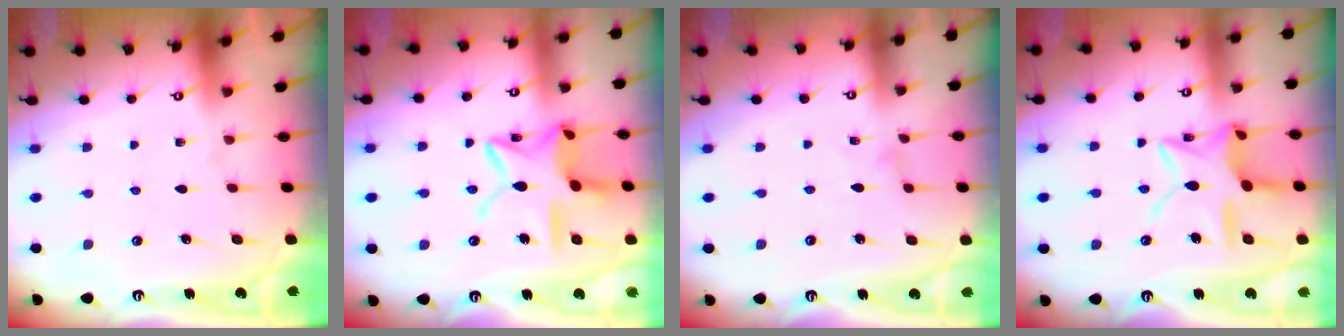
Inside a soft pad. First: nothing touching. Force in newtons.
{"total": 15.9, "press": 15.9, "slide": 1.3}
{"total": 0.0}
{"total": 14.0, "press": 14.0, "slide": 0.9}